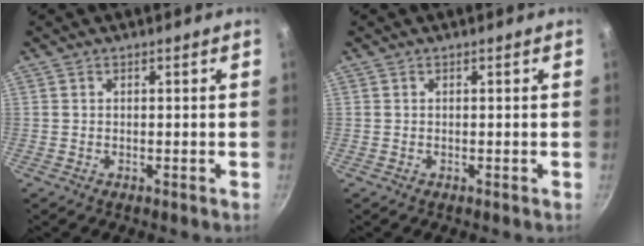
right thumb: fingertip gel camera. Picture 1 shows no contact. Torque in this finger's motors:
{"motor_torque": [-0.06, 0.06, -0.08, 0.08, 0.00]}